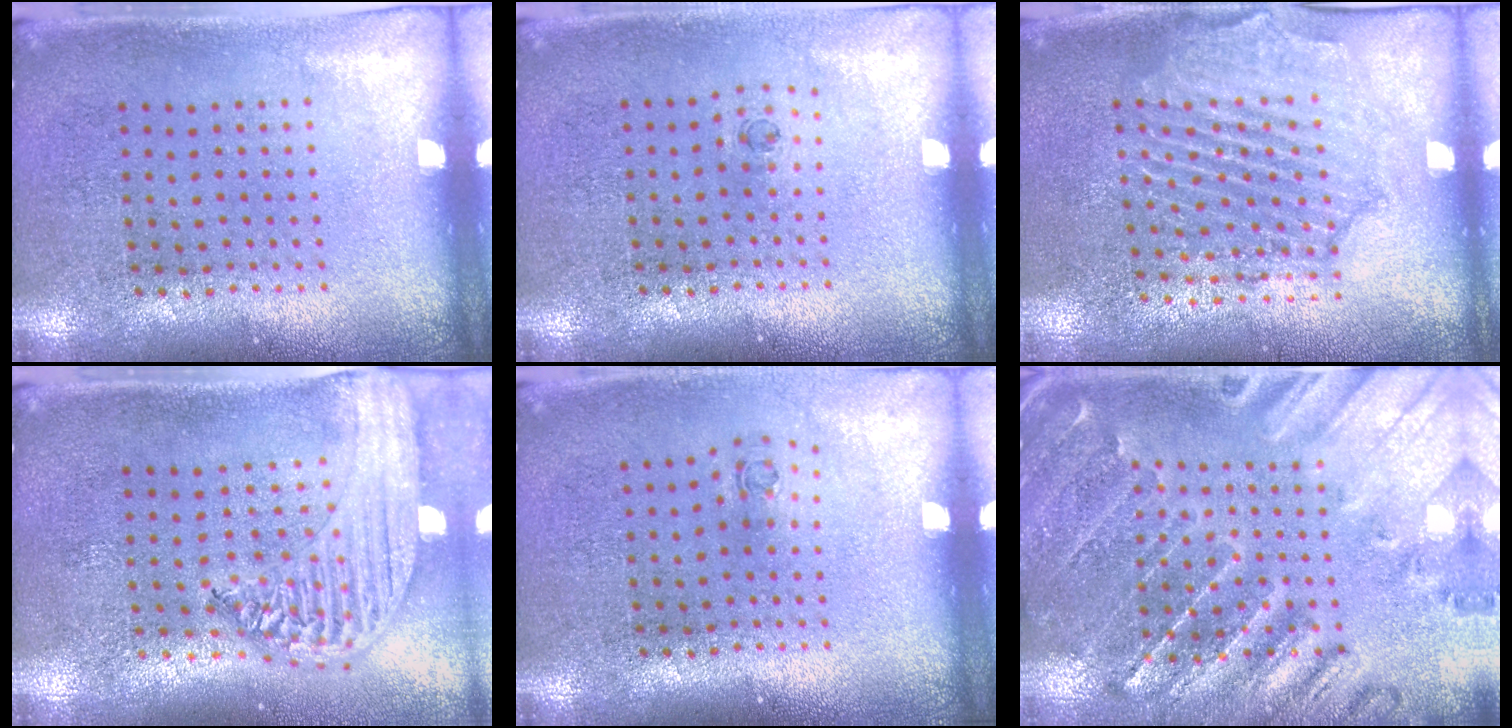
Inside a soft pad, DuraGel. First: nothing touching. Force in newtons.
{"total": 0.6, "press": 0.3, "slide": 0.5}
{"total": 1.9, "press": 1.9, "slide": 0.4}
{"total": 2.2, "press": 2.0, "slide": 0.9}
{"total": 0.7, "press": 0.3, "slide": 0.6}
{"total": 1.3, "press": 1.3, "slide": 0.4}